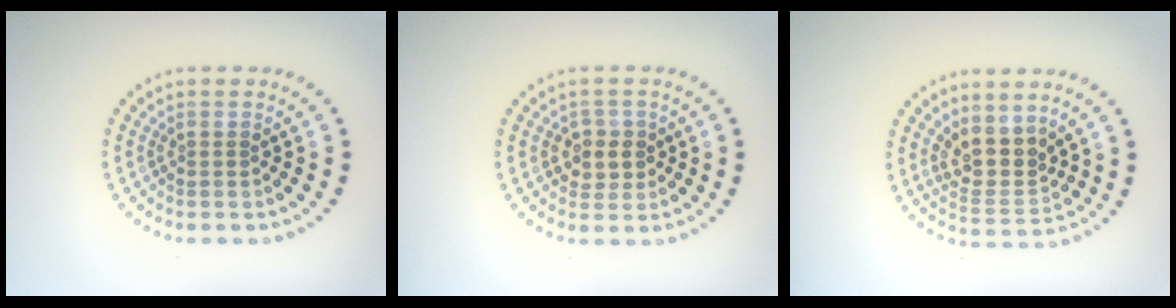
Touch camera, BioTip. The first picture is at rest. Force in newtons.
{"total": 2.4, "press": 2.3, "slide": 0.8}
{"total": 3.5, "press": 2.9, "slide": 2.1}